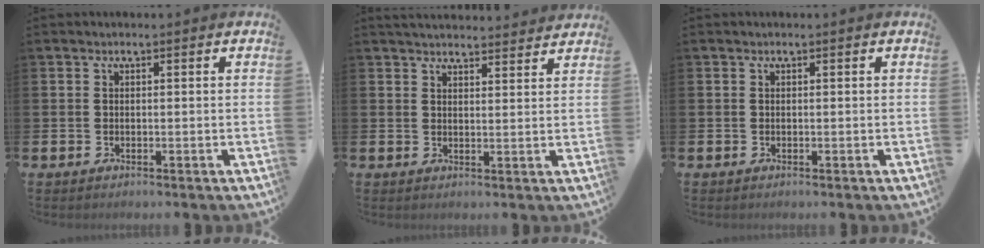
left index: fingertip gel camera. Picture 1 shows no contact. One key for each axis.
{"total": 3.8, "fx": 3.7, "fy": 0.4, "fz": 0.4, "tx": -0.005, "ty": -0.022, "tz": 0.066}
{"total": 0.0}